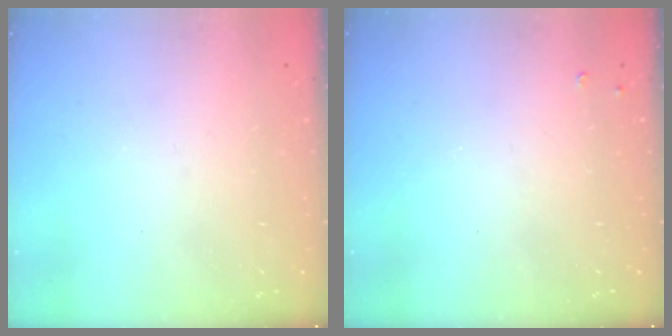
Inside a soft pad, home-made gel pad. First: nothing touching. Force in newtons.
{"total": 3.8, "press": 3.8, "slide": 0.6}